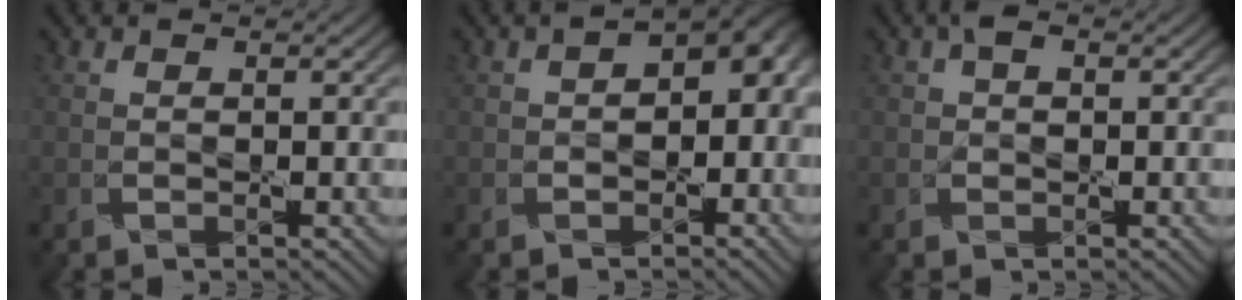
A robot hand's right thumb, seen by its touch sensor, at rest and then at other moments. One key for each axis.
{"total": 6.8, "fx": -0.5, "fy": 4.5, "fz": 5.1, "tx": -0.057, "ty": -0.007, "tz": -0.015}
{"total": 1.6, "fx": 0.6, "fy": 1.1, "fz": 0.9, "tx": -0.016, "ty": 0.008, "tz": 0.003}